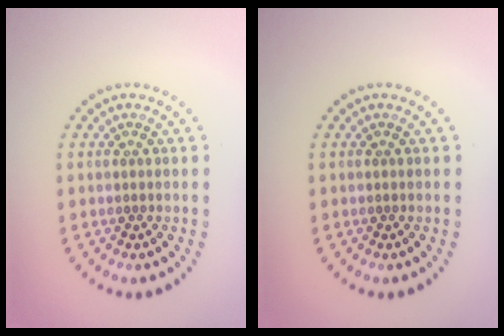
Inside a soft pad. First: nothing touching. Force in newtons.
{"total": 0.0}